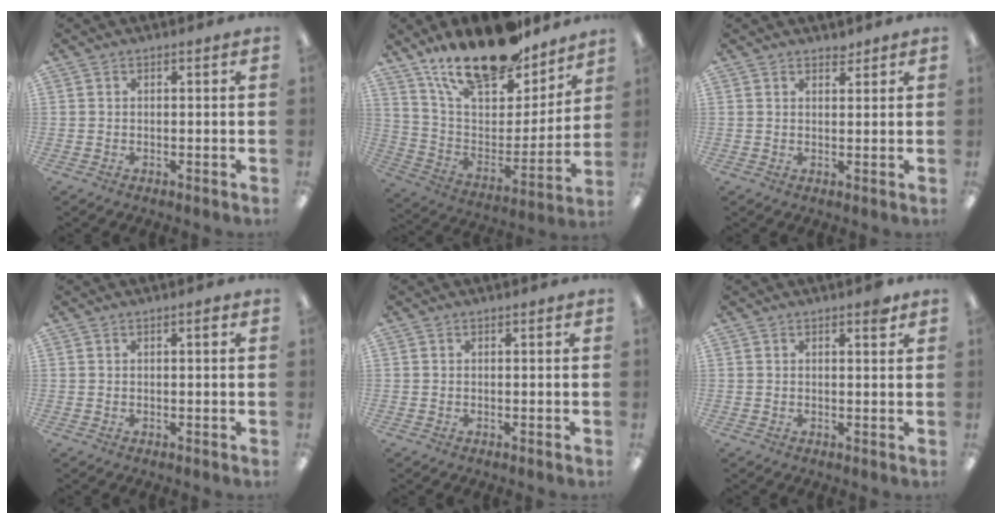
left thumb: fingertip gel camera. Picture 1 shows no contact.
{"total": 22.6, "force": [18.1, 8.0, 11.0], "torque": [-0.188, -0.113, 0.315]}
{"total": 1.6, "force": [1.5, 0.5, 0.2], "torque": [0.004, -0.005, 0.028]}
{"total": 1.1, "force": [0.6, 0.2, 0.9], "torque": [-0.011, 0.000, 0.008]}
{"total": 0.0}
{"total": 2.2, "force": [1.6, 0.6, 1.4], "torque": [-0.015, -0.005, 0.025]}